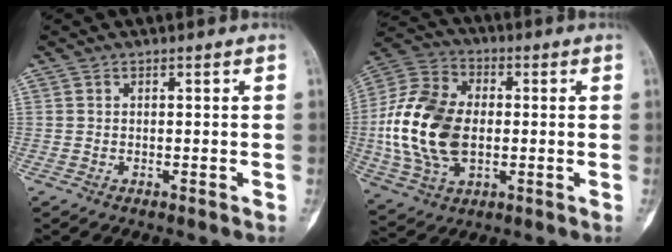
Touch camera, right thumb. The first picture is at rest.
{"total": 18.7, "force": [-0.7, 12.3, 14.1], "torque": [-0.278, 0.011, -0.010]}